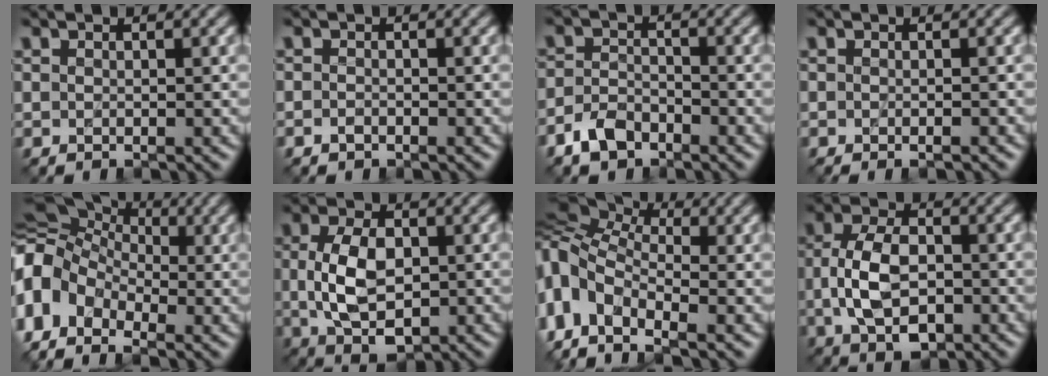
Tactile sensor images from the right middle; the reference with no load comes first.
{"total": 0.6, "force": [-0.4, 0.3, 0.3], "torque": [-0.006, -0.002, -0.008]}
{"total": 3.0, "force": [-2.3, 1.5, 1.3], "torque": [-0.025, 0.003, -0.052]}
{"total": 1.2, "force": [-0.7, 0.2, 0.9], "torque": [-0.012, -0.003, -0.009]}
{"total": 11.0, "force": [-3.3, 8.4, 6.2], "torque": [-0.127, 0.002, -0.075]}
{"total": 6.5, "force": [-0.2, 3.8, 5.3], "torque": [-0.109, -0.001, -0.001]}
{"total": 10.4, "force": [-2.1, 7.0, 7.5], "torque": [-0.184, 0.003, -0.055]}
{"total": 6.4, "force": [-1.2, 3.7, 5.1], "torque": [-0.102, -0.001, -0.023]}